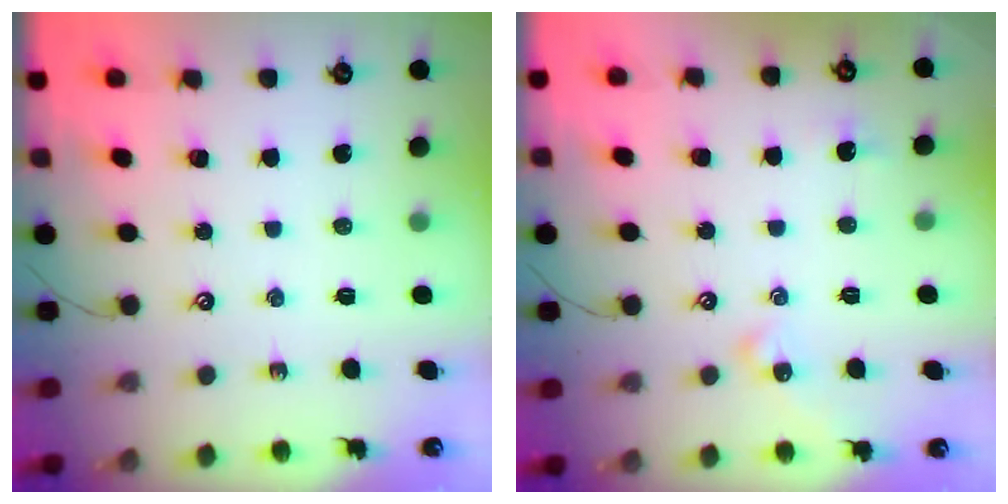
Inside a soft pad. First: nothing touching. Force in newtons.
{"total": 4.2, "press": 4.2, "slide": 0.6}